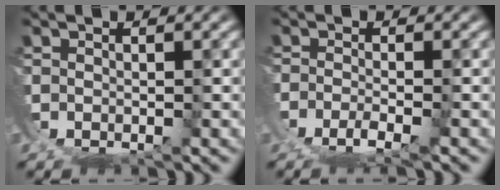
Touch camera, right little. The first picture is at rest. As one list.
[{"total": 2.5, "force": [-1.9, 0.1, 1.5], "torque": [-0.023, -0.004, -0.043]}]